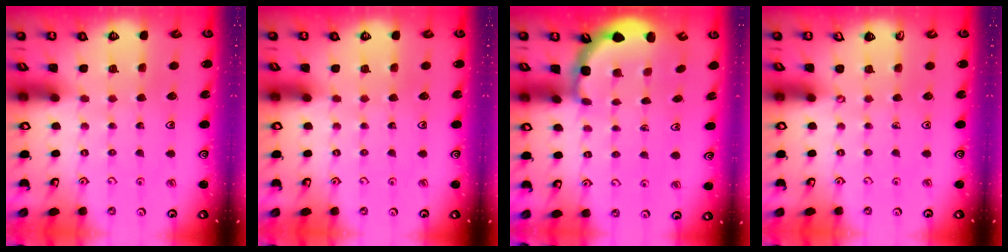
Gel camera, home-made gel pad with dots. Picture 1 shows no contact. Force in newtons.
{"total": 0.0}
{"total": 3.2, "press": 2.5, "slide": 2.0}
{"total": 0.0}